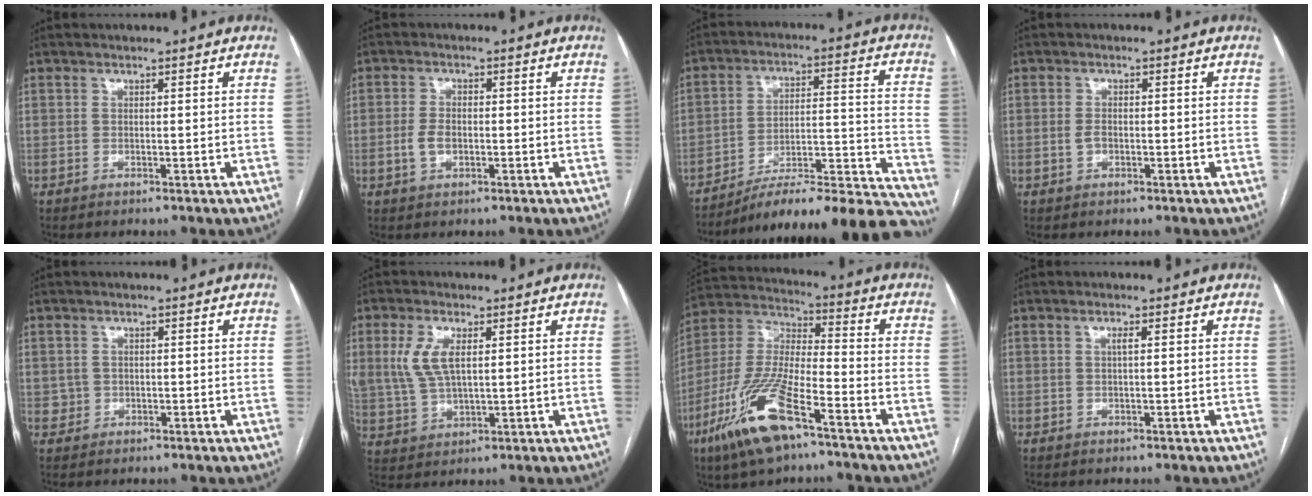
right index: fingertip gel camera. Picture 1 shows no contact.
{"total": 3.4, "force": [-0.8, 2.0, 2.6], "torque": [-0.058, 0.004, -0.013]}
{"total": 25.7, "force": [-23.7, 2.2, 9.6], "torque": [-0.073, 0.022, -0.337]}
{"total": 1.7, "force": [-0.5, 1.0, 1.2], "torque": [-0.026, 0.002, -0.008]}
{"total": 1.5, "force": [-0.1, 1.5, 0.1], "torque": [0.004, 0.005, -0.001]}
{"total": 7.2, "force": [2.1, 3.3, 6.1], "torque": [-0.146, 0.009, 0.049]}
{"total": 16.9, "force": [-9.6, 4.3, 13.3], "torque": [-0.291, -0.025, -0.179]}
{"total": 0.7, "force": [0.1, 0.0, 0.7], "torque": [-0.012, 0.002, 0.002]}